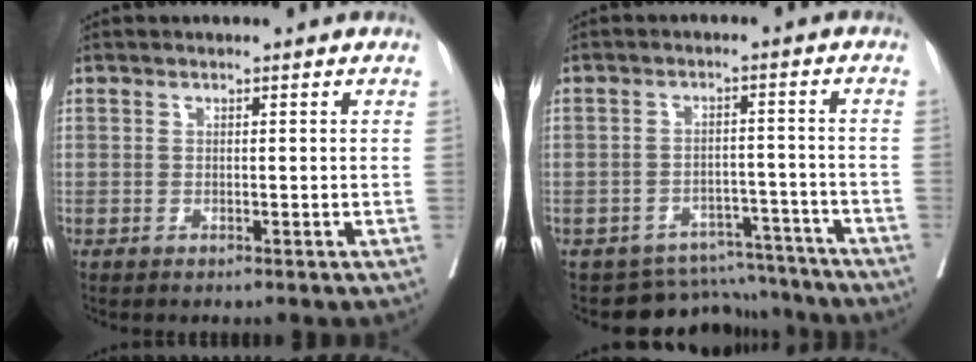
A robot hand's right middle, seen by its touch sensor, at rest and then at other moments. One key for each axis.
{"total": 8.5, "fx": -8.0, "fy": 2.9, "fz": -1.0, "tx": 0.028, "ty": 0.036, "tz": -0.105}